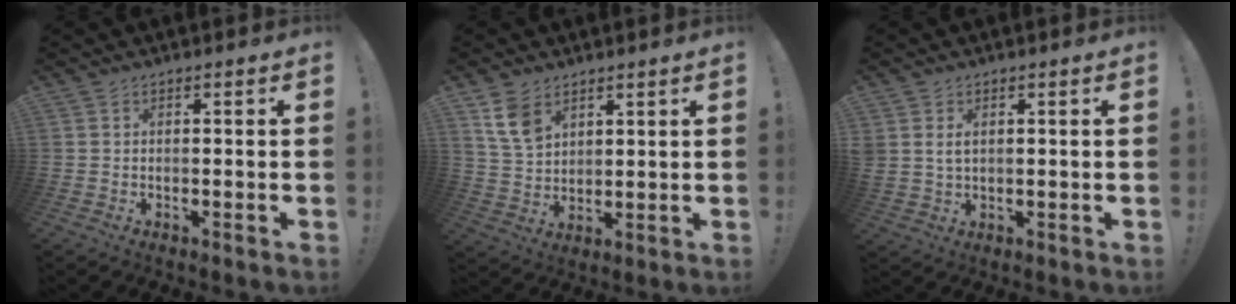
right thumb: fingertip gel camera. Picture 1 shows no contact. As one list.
[{"total": 8.7, "force": [5.3, 5.5, 4.3], "torque": [-0.074, -0.020, 0.106]}, {"total": 2.8, "force": [1.1, 1.9, 1.8], "torque": [-0.028, -0.001, 0.020]}]